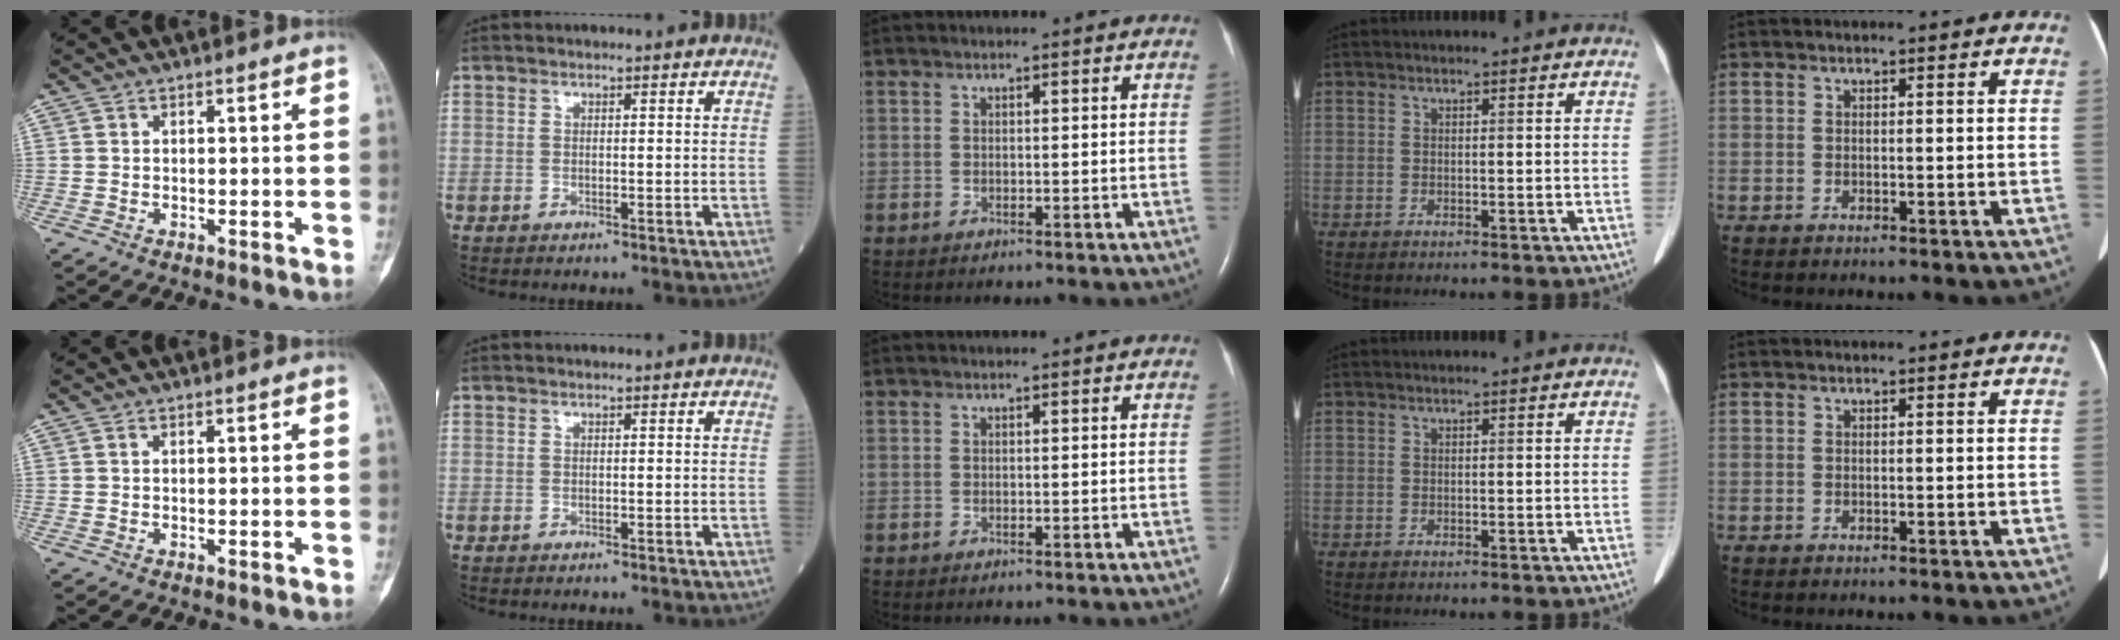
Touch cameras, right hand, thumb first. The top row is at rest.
{}